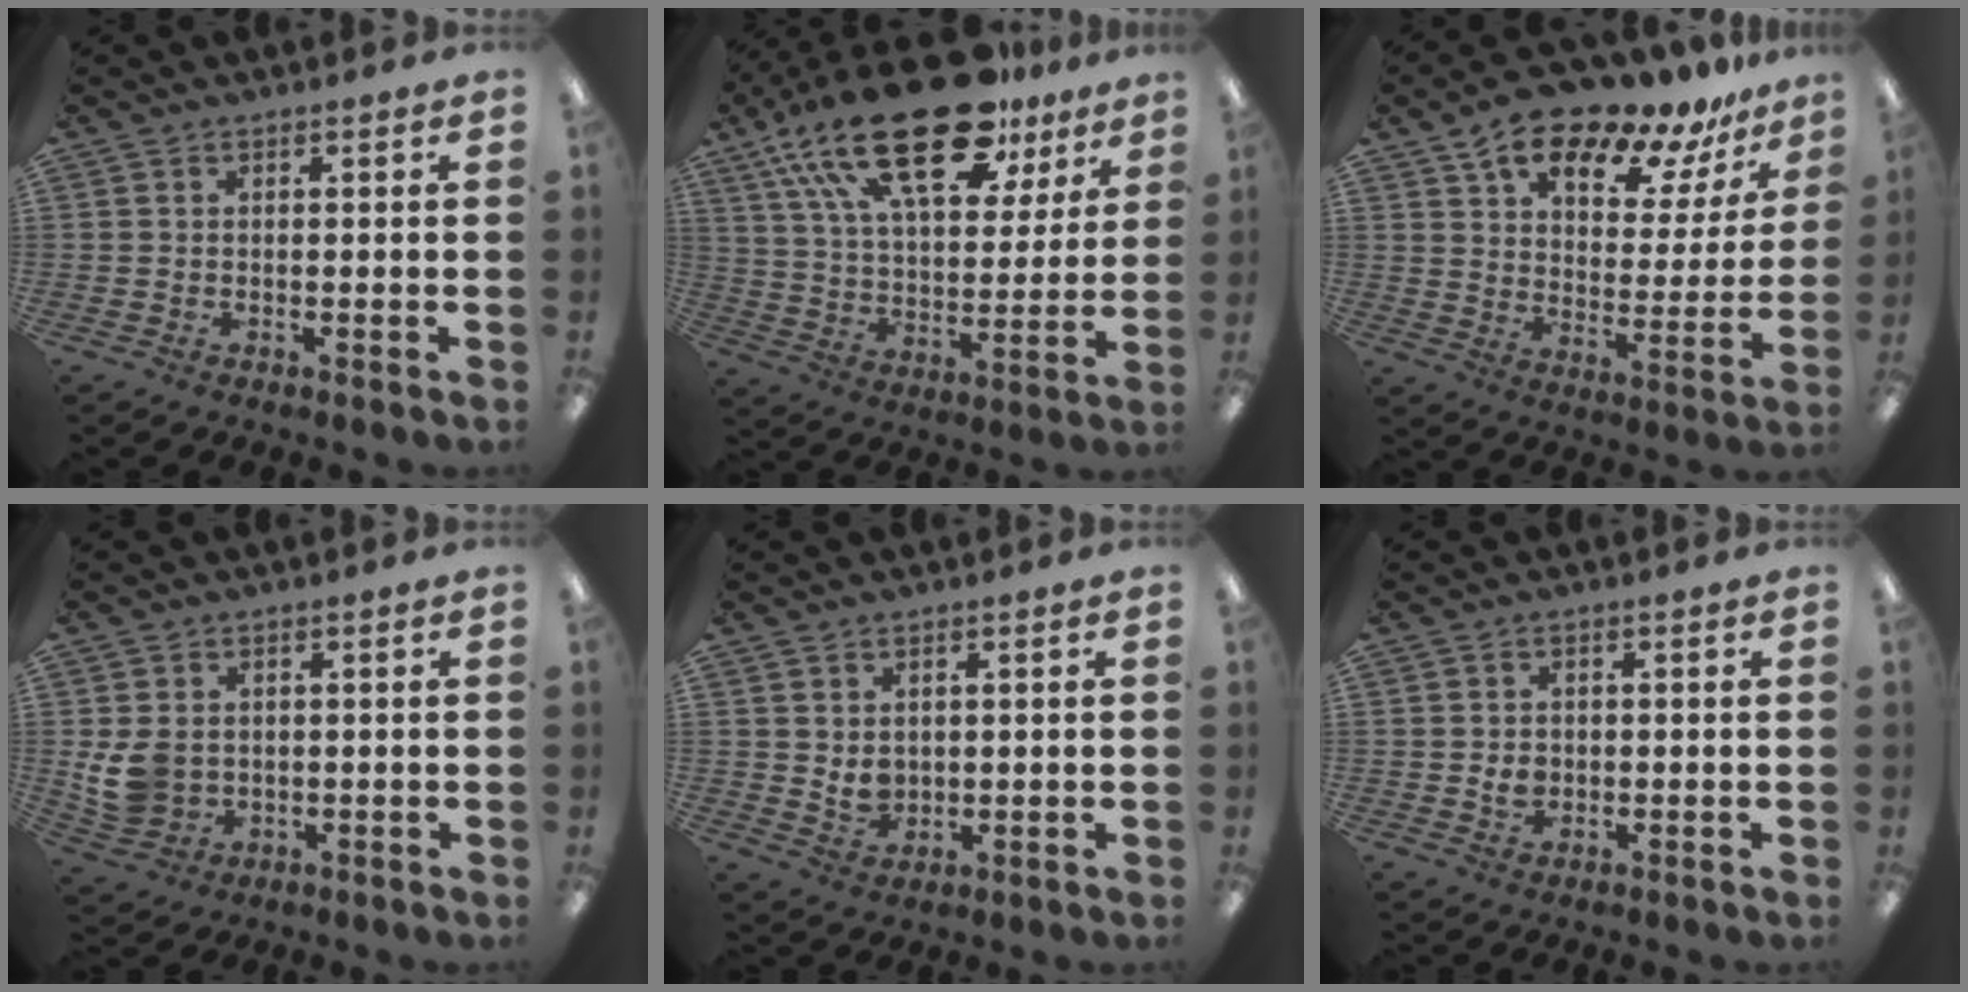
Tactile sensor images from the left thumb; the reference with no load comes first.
{"total": 26.9, "force": [17.1, 11.7, 17.2], "torque": [-0.300, -0.091, 0.291]}
{"total": 16.4, "force": [13.5, 5.8, 7.2], "torque": [-0.122, -0.095, 0.231]}
{"total": 7.0, "force": [0.4, 6.1, 3.5], "torque": [-0.080, 0.010, 0.013]}
{"total": 3.8, "force": [1.7, 3.1, 1.3], "torque": [-0.016, -0.010, 0.030]}
{"total": 2.9, "force": [0.0, 2.5, 1.5], "torque": [-0.020, 0.002, -0.003]}